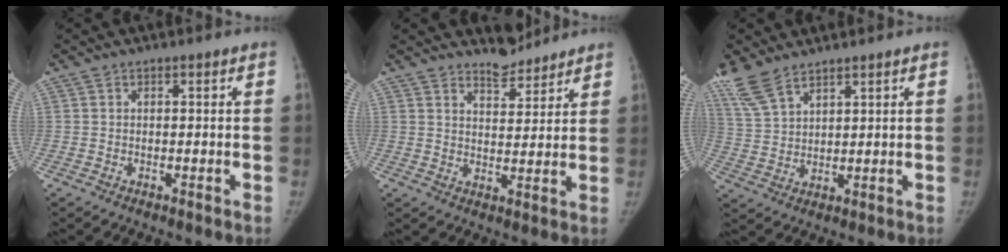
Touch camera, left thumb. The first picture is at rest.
{"total": 4.9, "force": [4.7, 1.4, 0.3], "torque": [0.013, -0.041, 0.080]}
{"total": 7.4, "force": [6.0, 2.6, 3.4], "torque": [-0.076, -0.014, 0.136]}